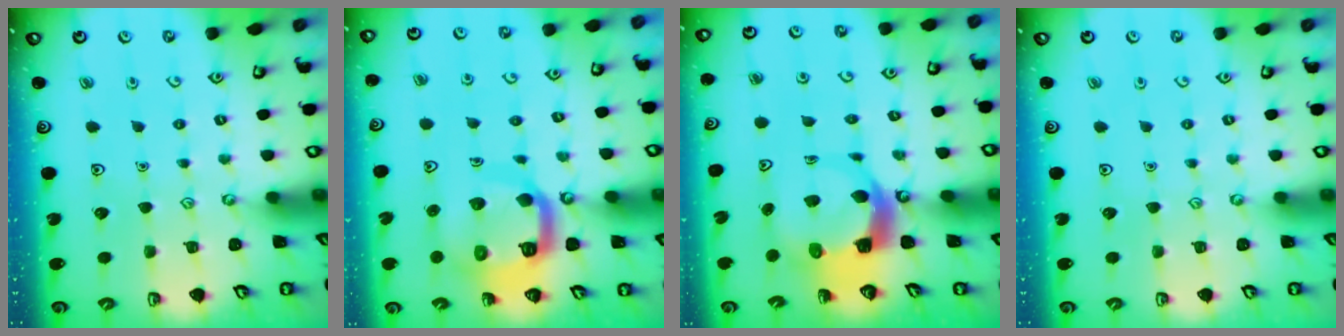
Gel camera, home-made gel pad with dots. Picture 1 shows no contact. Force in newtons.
{"total": 13.8, "press": 13.8, "slide": 1.5}
{"total": 7.2, "press": 7.2, "slide": 1.0}
{"total": 0.0}